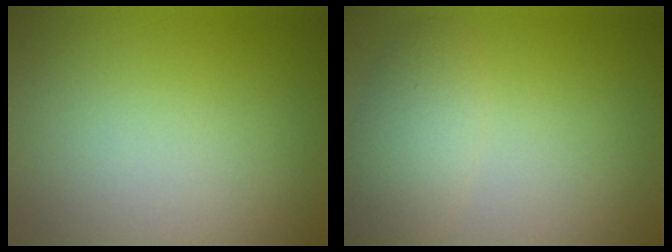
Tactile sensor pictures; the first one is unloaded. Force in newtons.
{"total": 2.6, "press": 2.6, "slide": 0.2}